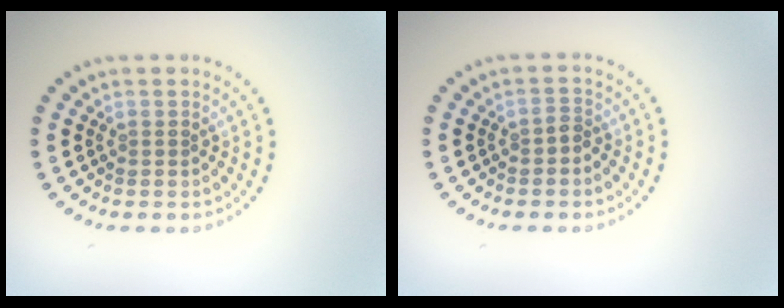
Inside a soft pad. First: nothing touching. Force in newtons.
{"total": 0.9, "press": 0.8, "slide": 0.5}